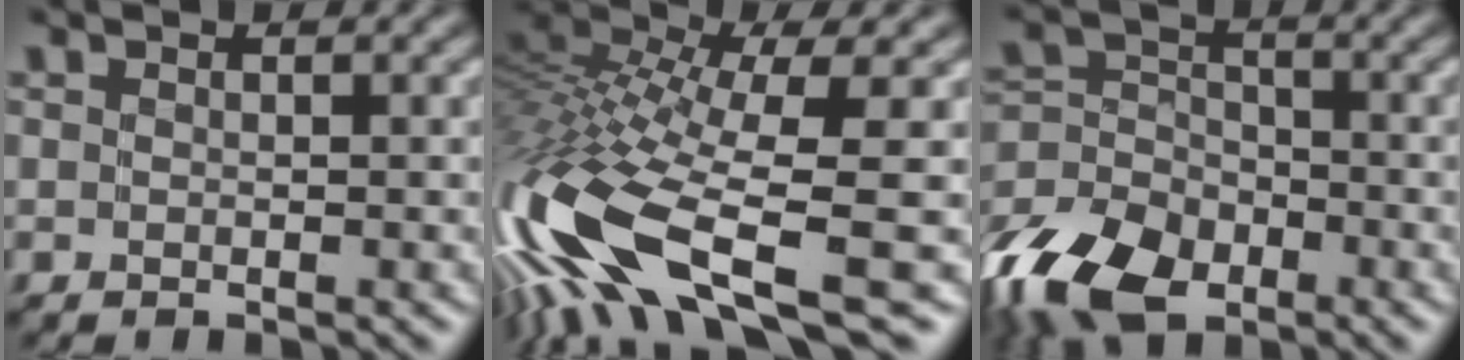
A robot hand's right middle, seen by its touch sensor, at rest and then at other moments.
{"total": 14.6, "force": [-4.9, 4.8, 12.9], "torque": [-0.300, 0.000, -0.078]}
{"total": 10.1, "force": [-7.0, 5.4, 4.9], "torque": [-0.109, -0.012, -0.148]}